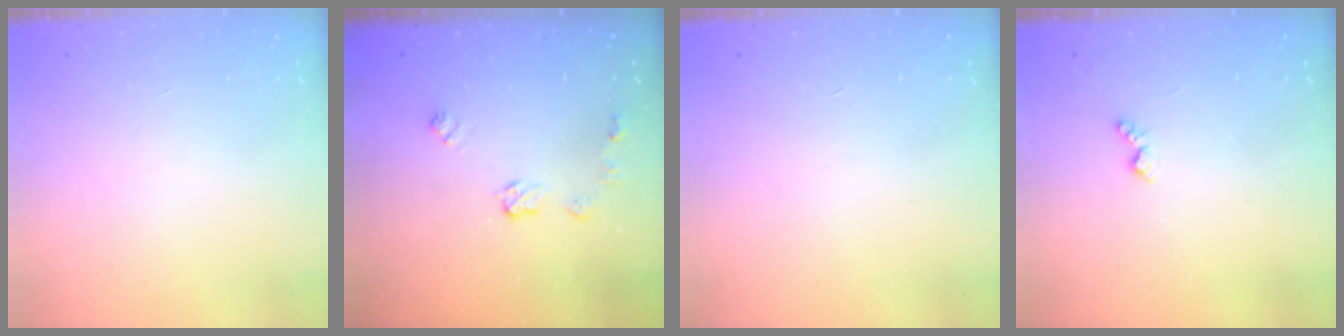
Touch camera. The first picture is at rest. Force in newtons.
{"total": 6.9, "press": 6.9, "slide": 0.3}
{"total": 0.0}
{"total": 3.8, "press": 3.7, "slide": 0.6}